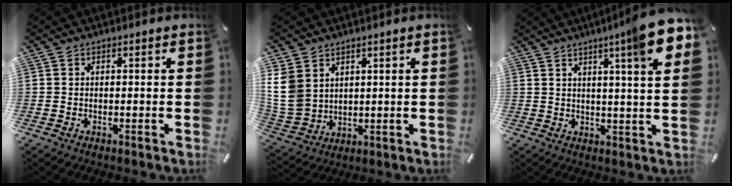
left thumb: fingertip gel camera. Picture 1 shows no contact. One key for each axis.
{"total": 10.0, "fx": 3.6, "fy": 8.4, "fz": 4.2, "tx": -0.141, "ty": -0.013, "tz": 0.068}
{"total": 12.2, "fx": 6.4, "fy": 0.1, "fz": 10.4, "tx": -0.159, "ty": -0.033, "tz": 0.094}